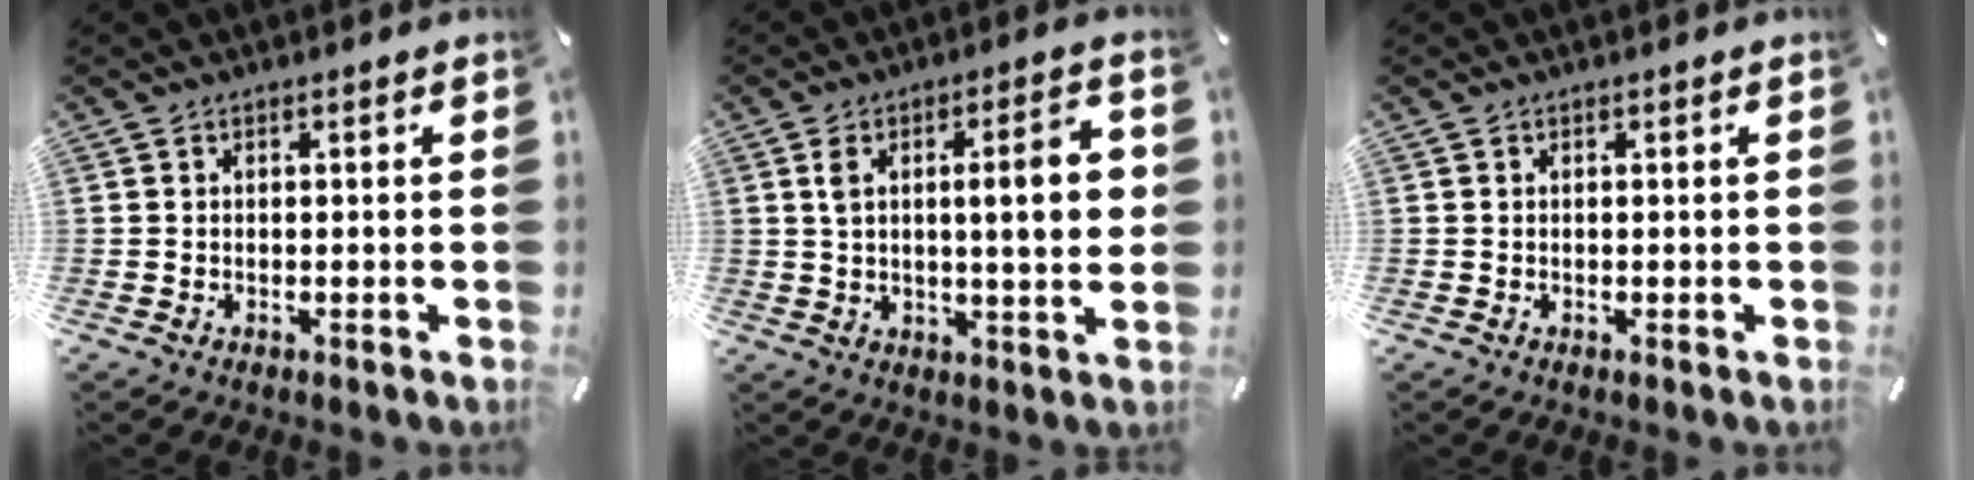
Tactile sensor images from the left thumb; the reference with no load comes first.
{"total": 12.6, "force": [1.9, 3.3, 12.0], "torque": [-0.176, -0.002, 0.023]}
{"total": 0.0}